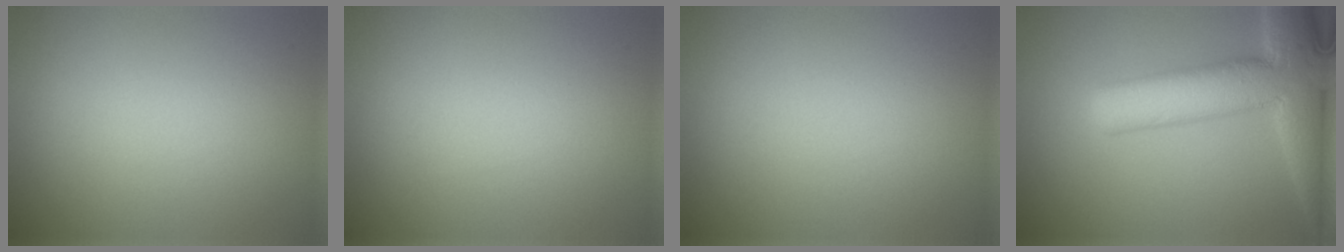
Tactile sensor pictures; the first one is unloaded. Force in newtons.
{"total": 0.0}
{"total": 0.0}
{"total": 9.7, "press": 9.7, "slide": 0.6}